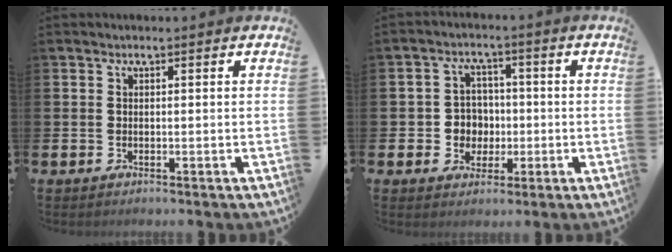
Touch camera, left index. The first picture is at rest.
{"total": 4.4, "force": [0.0, 4.3, 0.7], "torque": [-0.020, 0.003, -0.008]}